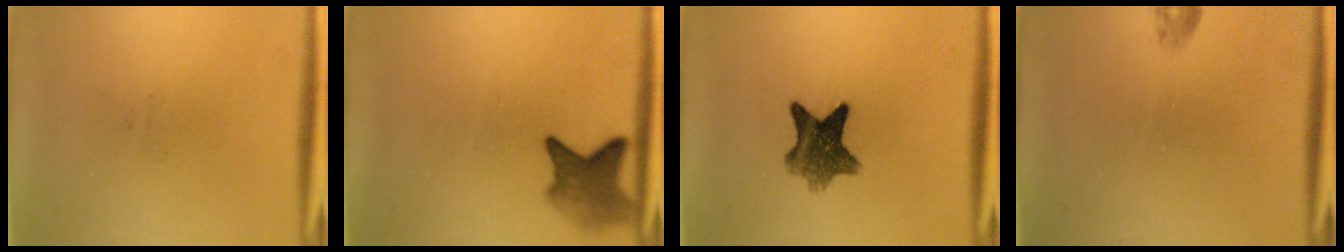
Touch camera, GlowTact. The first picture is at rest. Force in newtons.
{"total": 5.0}
{"total": 7.8}
{"total": 0.9}